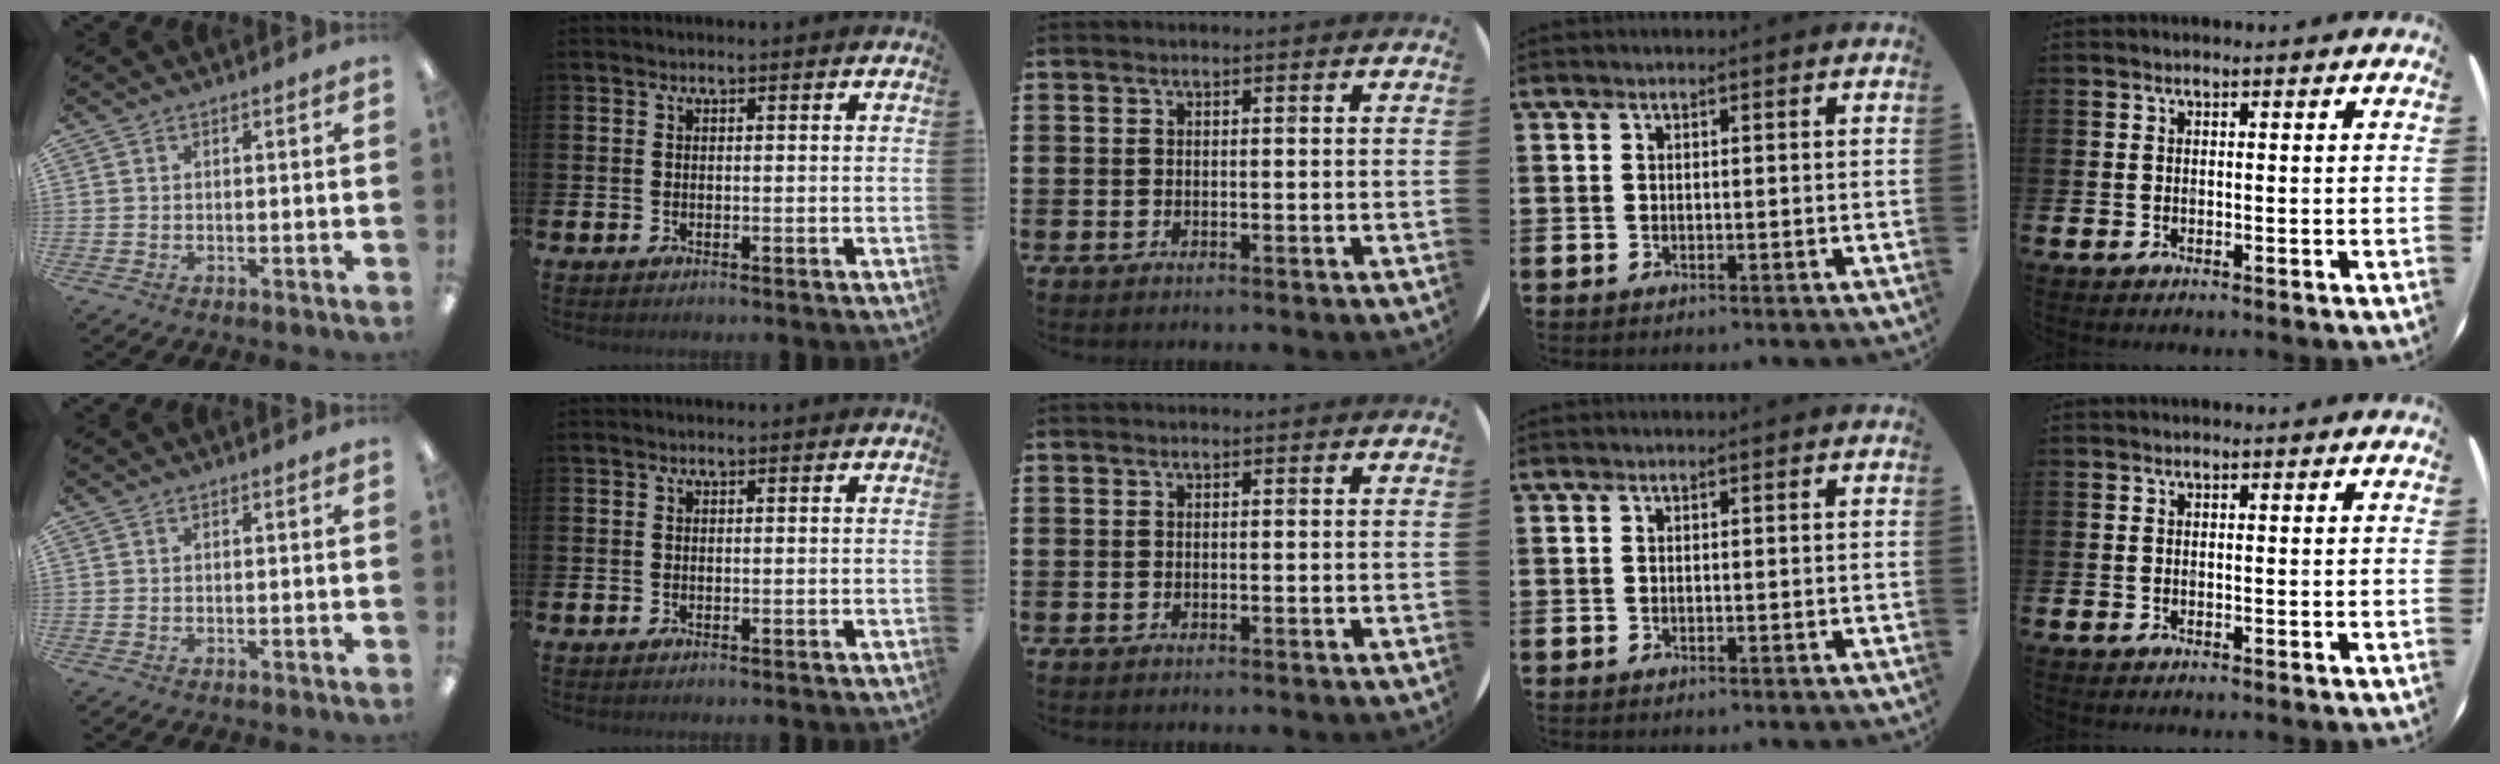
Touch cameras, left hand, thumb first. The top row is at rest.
{}